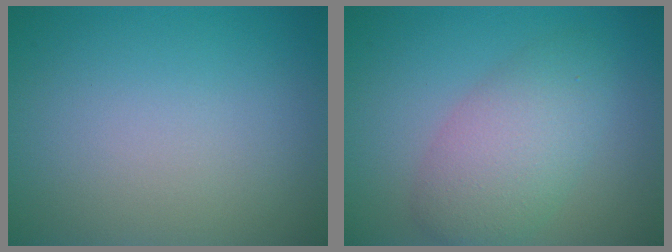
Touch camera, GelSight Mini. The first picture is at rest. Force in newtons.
{"total": 4.8, "press": 4.8, "slide": 0.2}